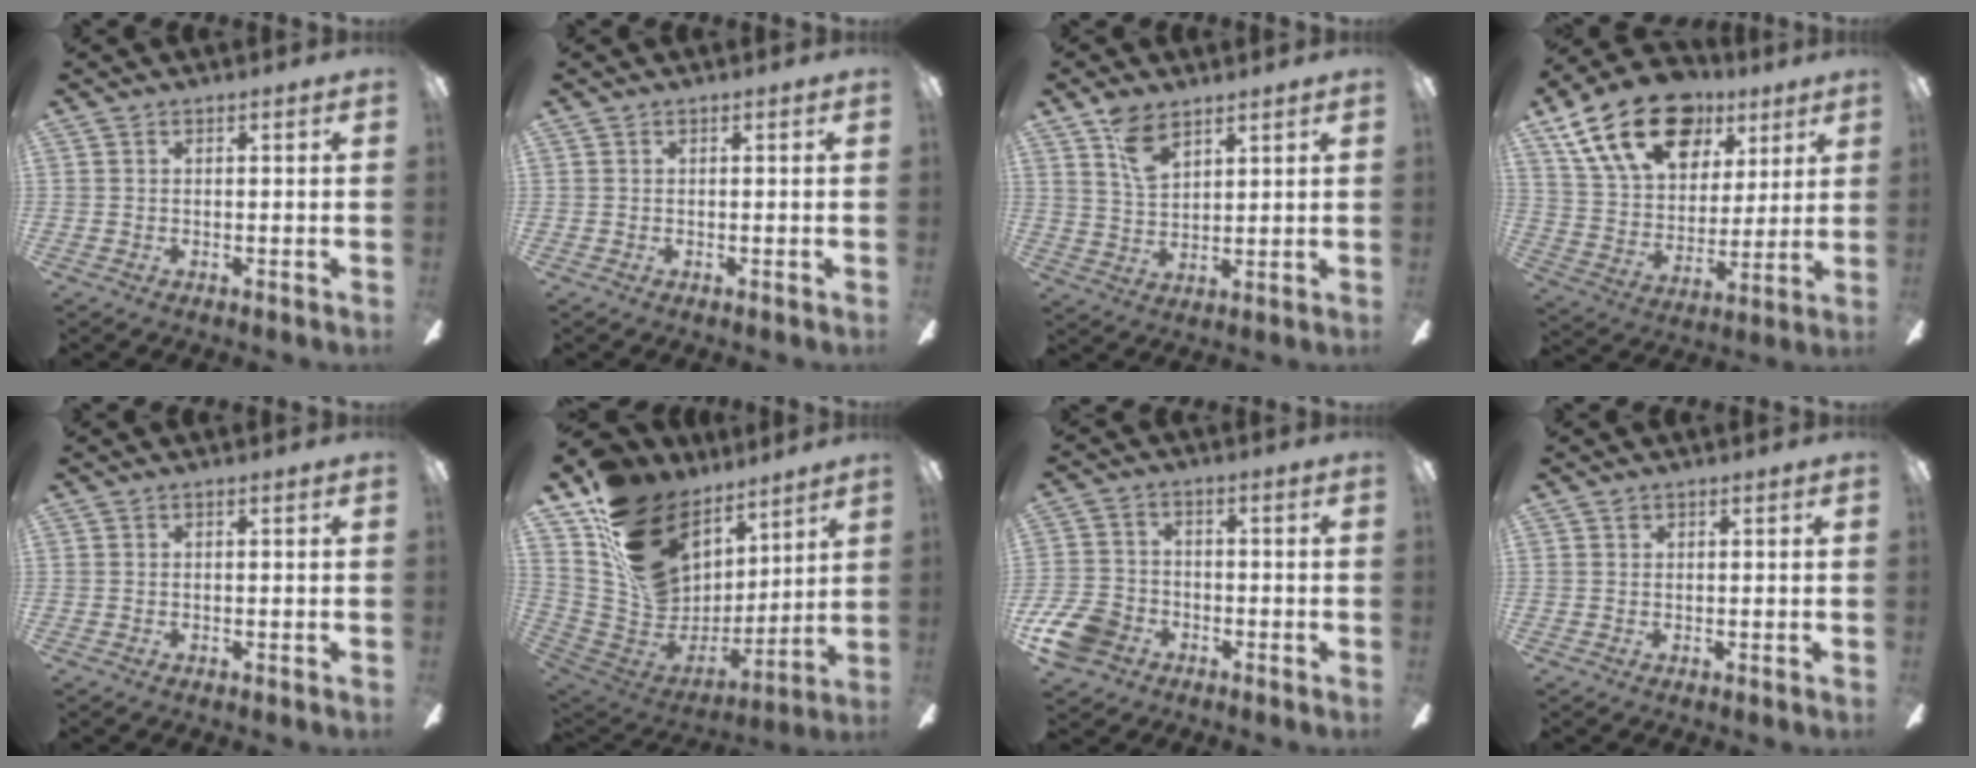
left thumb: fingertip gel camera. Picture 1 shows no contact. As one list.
[{"total": 0.0}, {"total": 7.7, "force": [5.3, 3.8, 4.1], "torque": [-0.079, -0.019, 0.098]}, {"total": 22.6, "force": [12.4, 14.1, 12.6], "torque": [-0.212, -0.050, 0.223]}, {"total": 0.0}, {"total": 20.6, "force": [10.9, 14.9, 9.2], "torque": [-0.174, -0.052, 0.222]}, {"total": 9.6, "force": [-5.0, 6.8, 4.4], "torque": [-0.106, 0.036, -0.094]}, {"total": 0.6, "force": [0.4, 0.4, 0.2], "torque": [-0.005, 0.003, 0.007]}]